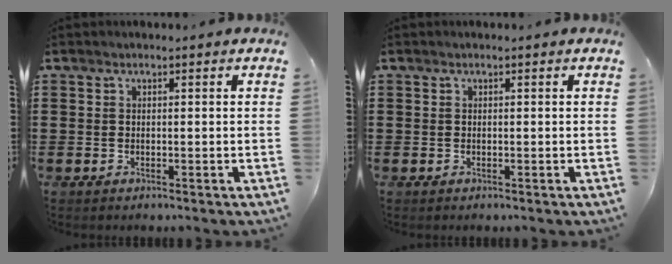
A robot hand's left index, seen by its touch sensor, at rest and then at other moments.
{"total": 0.0}